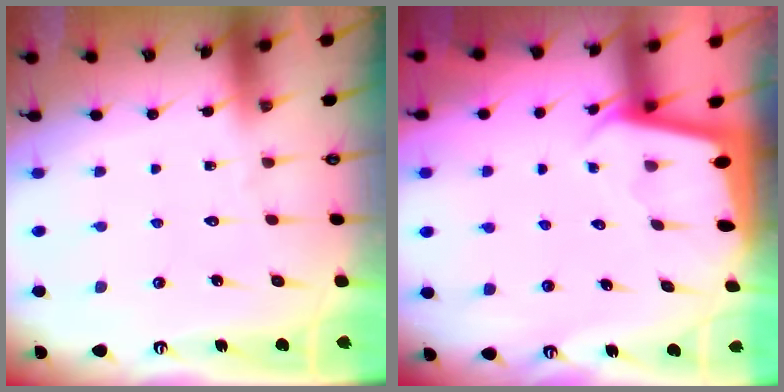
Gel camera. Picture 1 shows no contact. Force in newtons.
{"total": 1.8, "press": 1.8, "slide": 0.1}